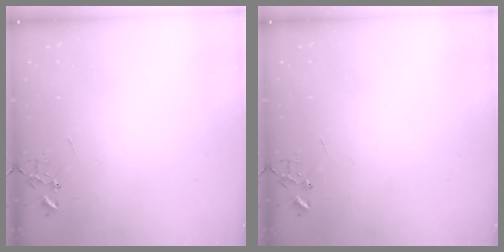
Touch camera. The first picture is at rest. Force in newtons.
{"total": 0.0}